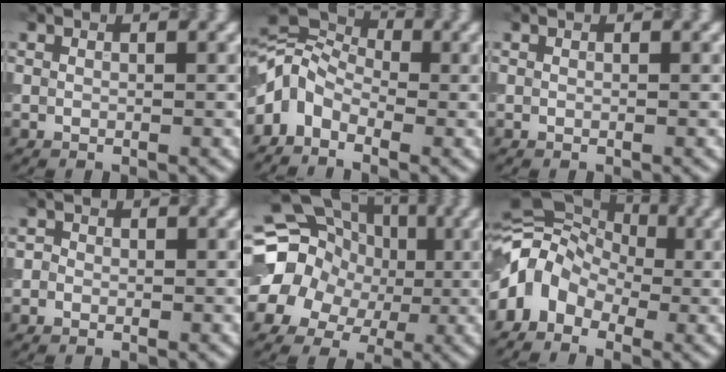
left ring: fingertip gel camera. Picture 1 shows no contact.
{"total": 5.6, "force": [-1.9, 3.8, 3.6], "torque": [-0.066, 0.014, -0.062]}
{"total": 0.0}
{"total": 0.7, "force": [-0.1, 0.7, 0.2], "torque": [0.000, -0.003, -0.007]}
{"total": 15.7, "force": [1.9, 14.1, 6.8], "torque": [-0.151, 0.021, 0.002]}
{"total": 6.7, "force": [-1.5, 5.1, 4.1], "torque": [-0.067, 0.014, -0.054]}